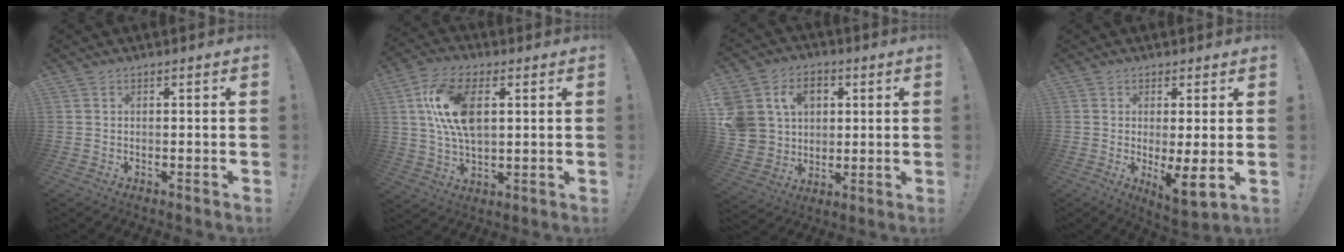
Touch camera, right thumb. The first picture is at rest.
{"total": 14.8, "force": [3.6, 8.0, 11.9], "torque": [-0.224, 0.002, 0.064]}
{"total": 12.4, "force": [3.6, 10.9, 4.8], "torque": [-0.092, -0.009, 0.078]}
{"total": 6.6, "force": [0.3, 0.8, 6.5], "torque": [-0.089, -0.027, 0.008]}